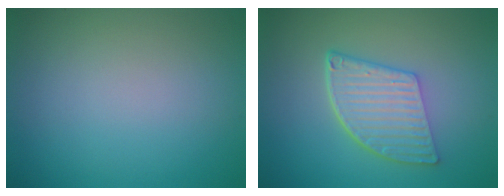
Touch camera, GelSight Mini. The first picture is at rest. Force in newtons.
{"total": 5.9, "press": 4.3, "slide": 4.0}